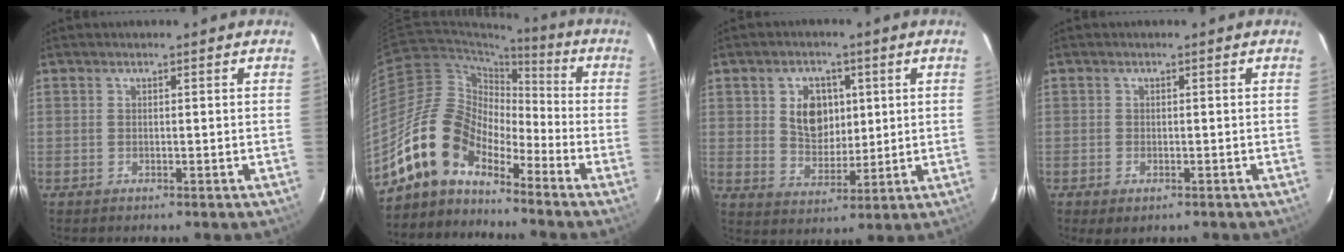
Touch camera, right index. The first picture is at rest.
{"total": 12.9, "force": [-9.8, 6.2, 5.8], "torque": [-0.104, 0.022, -0.195]}
{"total": 8.1, "force": [2.1, 6.1, 4.9], "torque": [-0.085, 0.010, 0.047]}
{"total": 2.2, "force": [-1.2, 1.3, 1.4], "torque": [-0.025, -0.007, -0.017]}